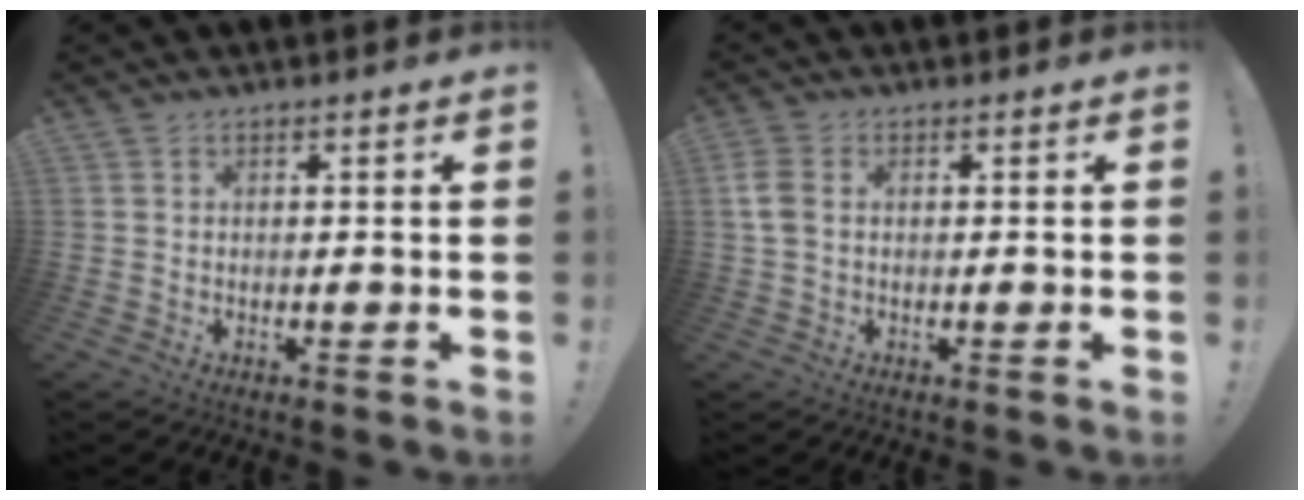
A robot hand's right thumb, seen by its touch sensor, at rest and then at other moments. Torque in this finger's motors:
{"motor_torque": [0.18, 0.67, 0.45, -0.11, 0.00]}